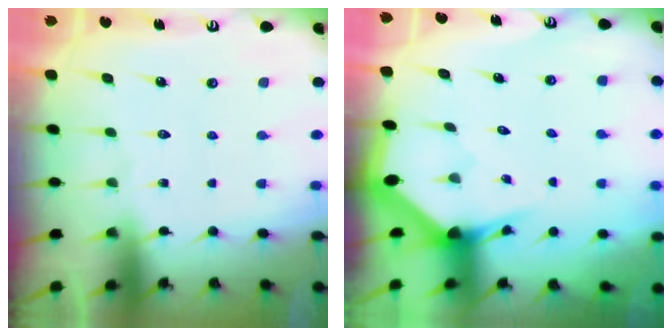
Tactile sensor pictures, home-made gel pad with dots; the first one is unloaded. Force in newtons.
{"total": 3.0, "press": 3.0, "slide": 0.1}